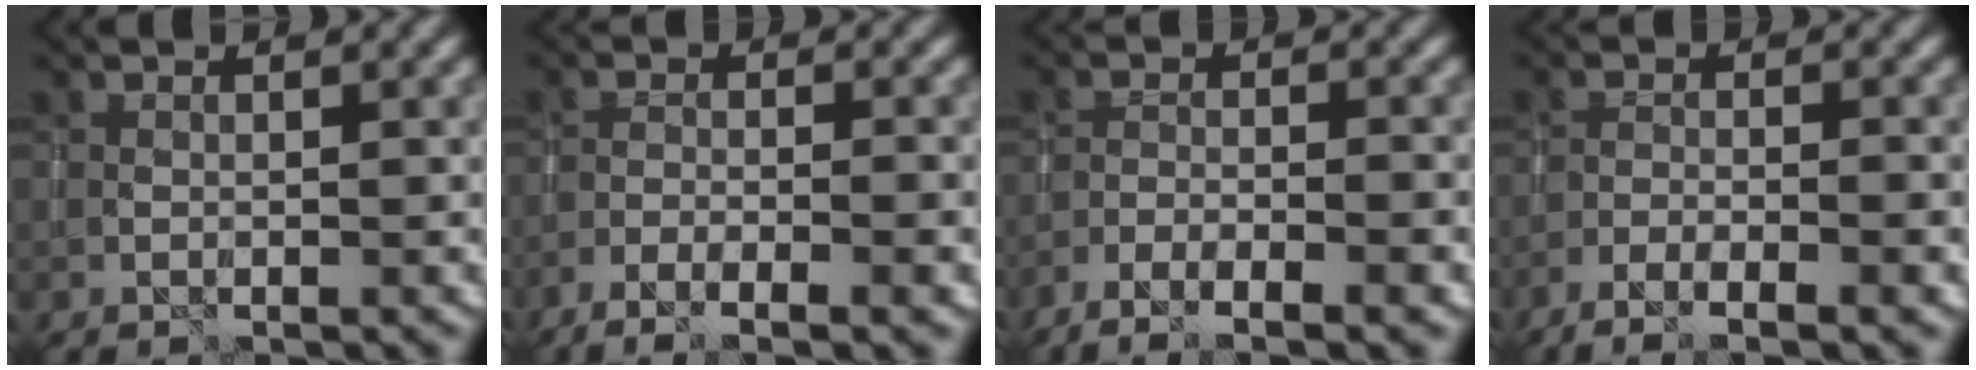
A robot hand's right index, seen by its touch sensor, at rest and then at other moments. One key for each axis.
{"total": 5.2, "fx": -3.4, "fy": 1.2, "fz": 3.7, "tx": -0.067, "ty": -0.001, "tz": -0.061}
{"total": 5.2, "fx": -3.7, "fy": 1.1, "fz": 3.5, "tx": -0.066, "ty": 0.000, "tz": -0.065}
{"total": 4.7, "fx": -3.2, "fy": 1.0, "fz": 3.4, "tx": -0.064, "ty": 0.002, "tz": -0.057}